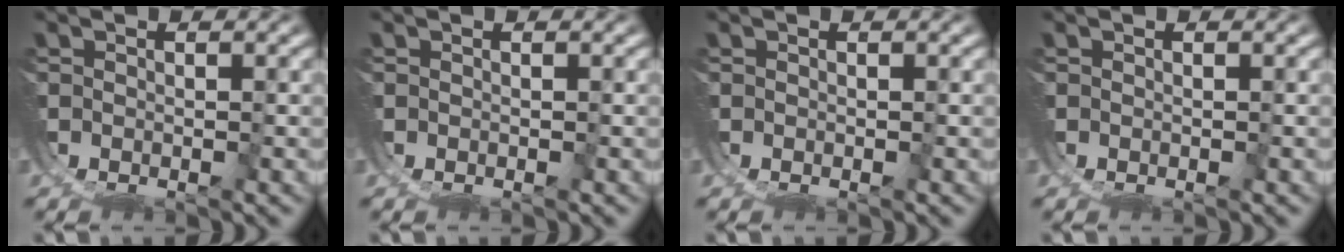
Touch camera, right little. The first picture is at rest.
{"total": 0.0}
{"total": 0.0}
{"total": 0.0}